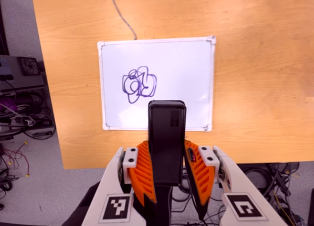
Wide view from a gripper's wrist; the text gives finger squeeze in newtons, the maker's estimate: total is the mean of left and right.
{"total": 6.0, "left": 3.9, "right": 8.1}